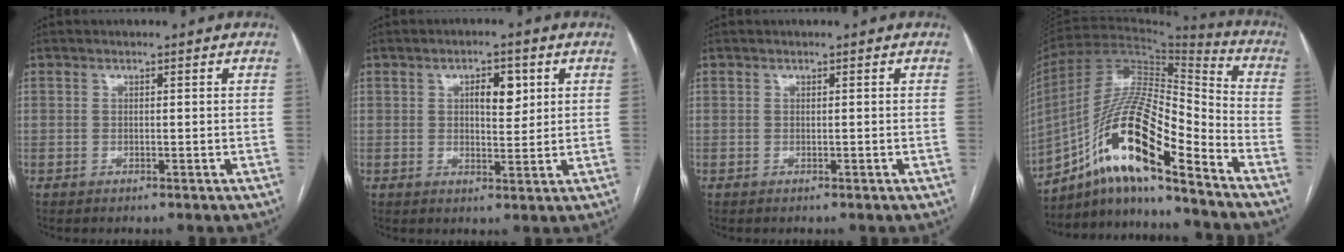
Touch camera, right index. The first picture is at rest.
{"total": 4.6, "force": [1.6, 2.0, 3.8], "torque": [-0.057, 0.005, 0.025]}
{"total": 0.0}
{"total": 18.5, "force": [-10.9, 3.0, 14.6], "torque": [-0.288, 0.007, -0.193]}